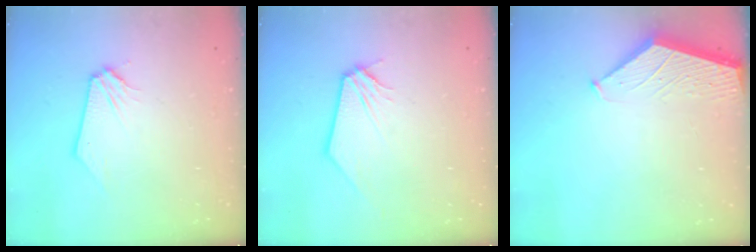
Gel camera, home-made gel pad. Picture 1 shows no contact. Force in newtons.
{"total": 0.0}
{"total": 1.8, "press": 1.8, "slide": 0.2}